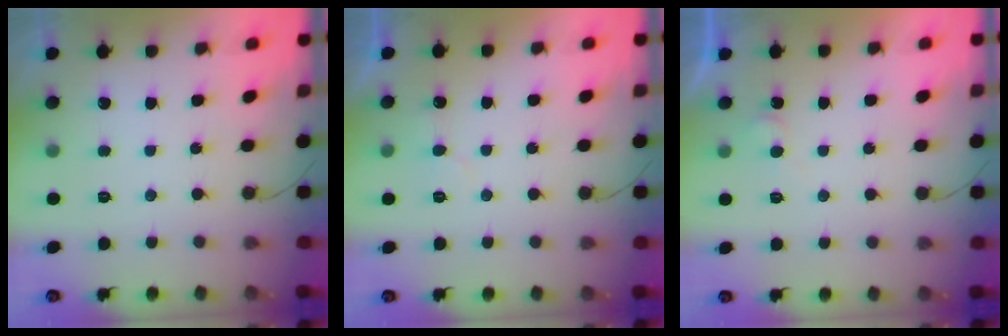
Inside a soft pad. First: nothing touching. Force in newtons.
{"total": 4.6, "press": 4.5, "slide": 0.3}
{"total": 4.8, "press": 4.8, "slide": 0.4}